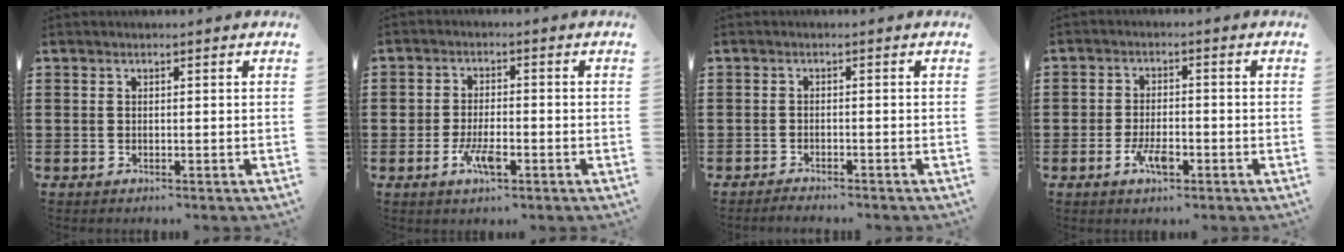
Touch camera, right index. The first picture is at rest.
{"total": 4.5, "force": [-1.9, 1.7, 3.6], "torque": [-0.081, -0.002, -0.039]}
{"total": 1.2, "force": [-1.2, 0.1, 0.0], "torque": [-0.004, 0.004, -0.026]}
{"total": 4.0, "force": [-2.0, 1.7, 3.0], "torque": [-0.064, 0.000, -0.039]}